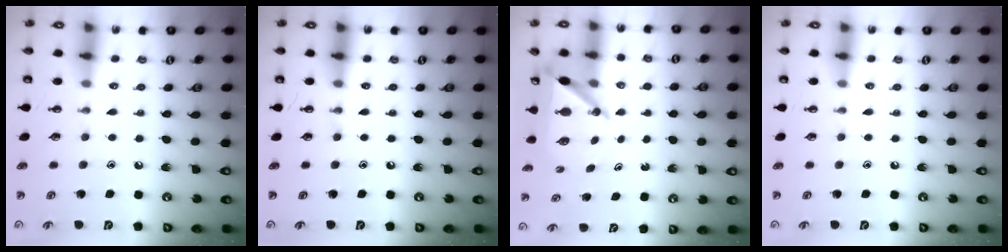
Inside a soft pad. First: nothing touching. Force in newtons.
{"total": 0.0}
{"total": 6.5, "press": 6.5, "slide": 0.5}
{"total": 0.0}